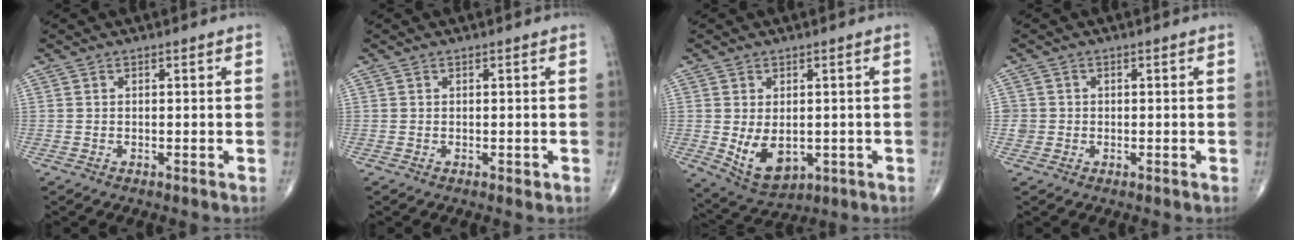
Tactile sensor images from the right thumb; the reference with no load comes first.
{"total": 0.6, "force": [-0.1, 0.4, 0.4], "torque": [-0.001, -0.001, -0.001]}
{"total": 8.4, "force": [-1.0, 5.4, 6.4], "torque": [-0.093, -0.014, 0.004]}
{"total": 1.9, "force": [-0.1, 1.9, 0.1], "torque": [0.011, 0.007, -0.002]}